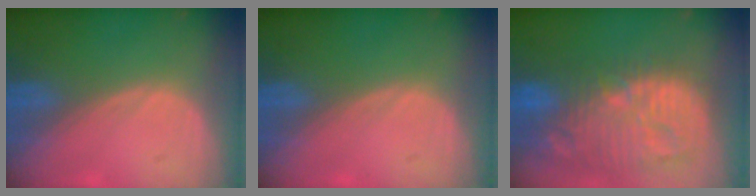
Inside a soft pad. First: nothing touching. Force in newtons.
{"total": 0.0}
{"total": 14.5, "press": 12.5, "slide": 7.2}